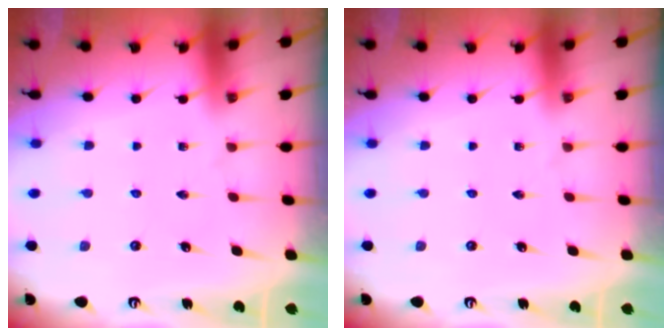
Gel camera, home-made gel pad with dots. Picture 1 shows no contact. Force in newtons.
{"total": 0.0}